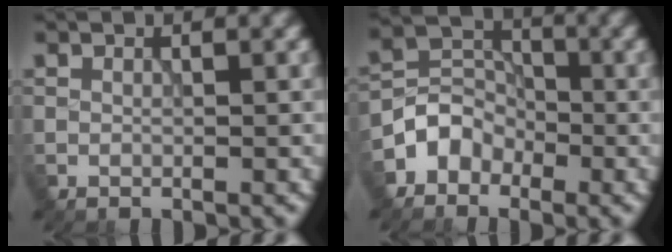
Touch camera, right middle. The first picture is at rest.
{"total": 3.3, "force": [-2.0, 2.5, 0.7], "torque": [-0.006, 0.010, -0.044]}